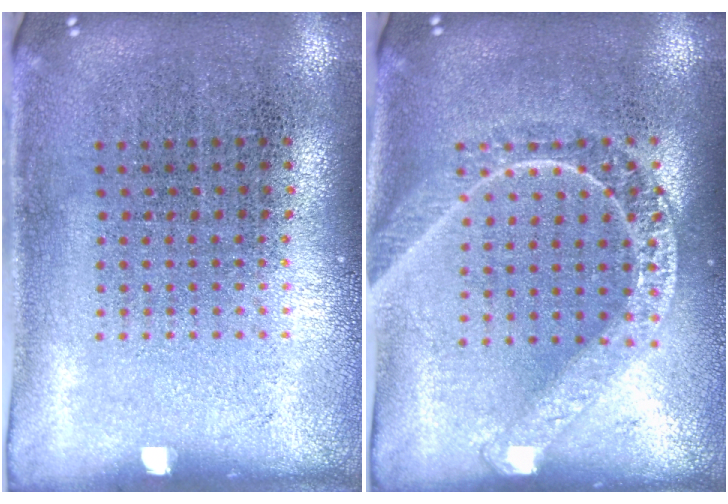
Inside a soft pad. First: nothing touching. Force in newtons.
{"total": 1.4, "press": 1.4, "slide": 0.2}